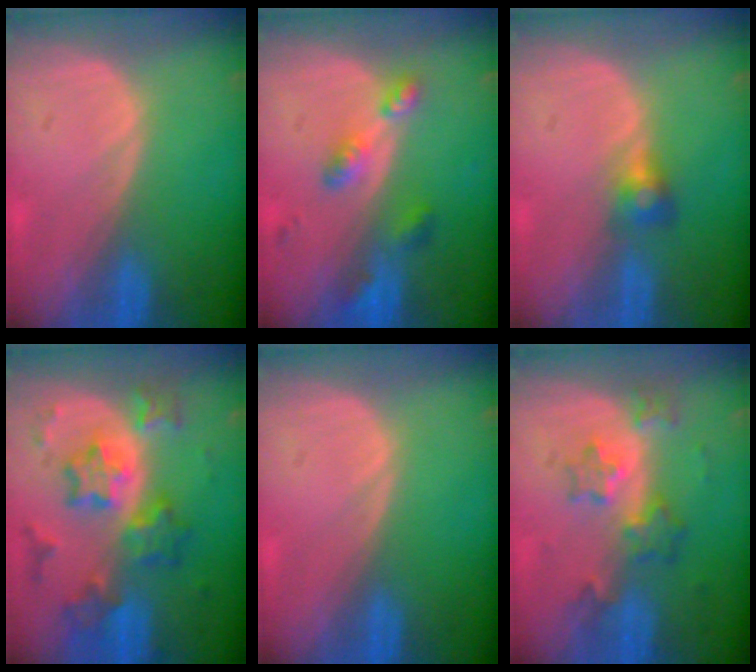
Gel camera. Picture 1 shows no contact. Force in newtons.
{"total": 5.3, "press": 4.7, "slide": 2.4}
{"total": 2.6, "press": 2.5, "slide": 0.7}
{"total": 9.0, "press": 9.0, "slide": 0.6}
{"total": 0.0}
{"total": 6.0, "press": 5.5, "slide": 2.5}